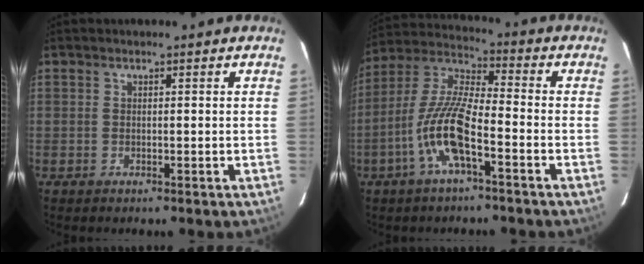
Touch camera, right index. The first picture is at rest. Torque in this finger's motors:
{"motor_torque": [1.51, -0.64, 0.99, 0.18]}